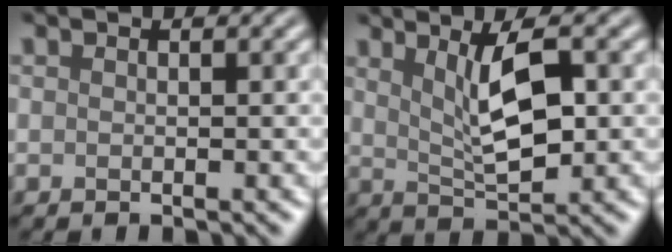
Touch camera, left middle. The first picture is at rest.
{"total": 5.0, "force": [1.4, 1.5, 4.6], "torque": [-0.085, -0.003, 0.029]}